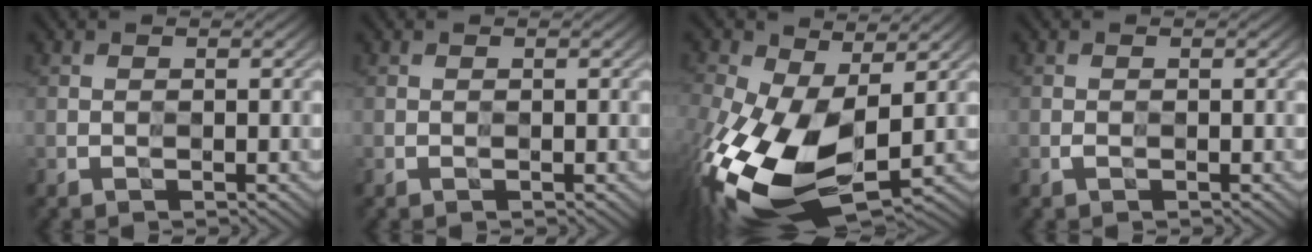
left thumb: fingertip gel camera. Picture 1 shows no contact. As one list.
[{"total": 0.0}, {"total": 15.9, "force": [-2.9, 8.8, 12.9], "torque": [-0.304, -0.037, -0.041]}, {"total": 0.0}]